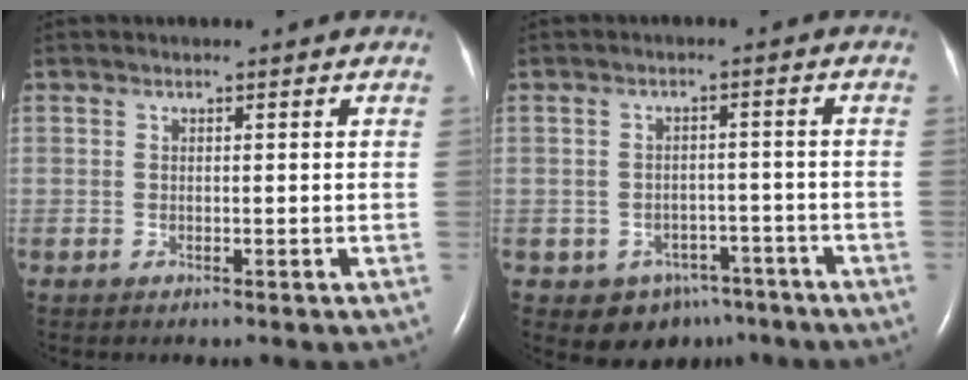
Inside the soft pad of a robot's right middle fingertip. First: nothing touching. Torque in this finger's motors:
{"motor_torque": [0.40, -0.40, 0.01, 0.03]}